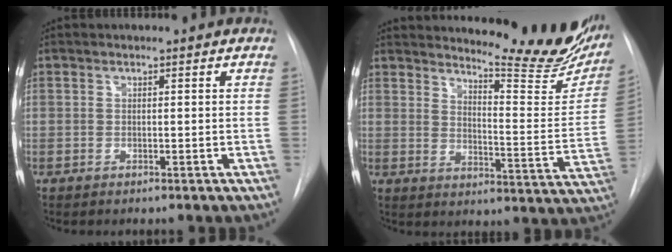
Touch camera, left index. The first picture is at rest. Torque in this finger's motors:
{"motor_torque": [0.77, -0.94, -0.02, 0.00]}